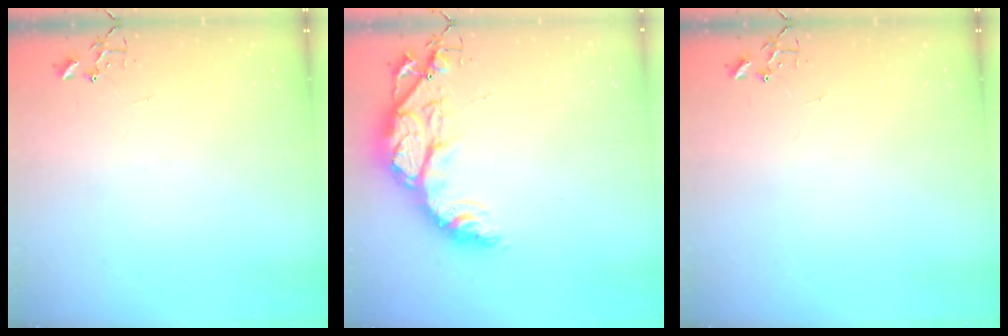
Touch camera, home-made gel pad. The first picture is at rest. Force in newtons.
{"total": 15.3, "press": 15.3, "slide": 1.1}
{"total": 0.0}